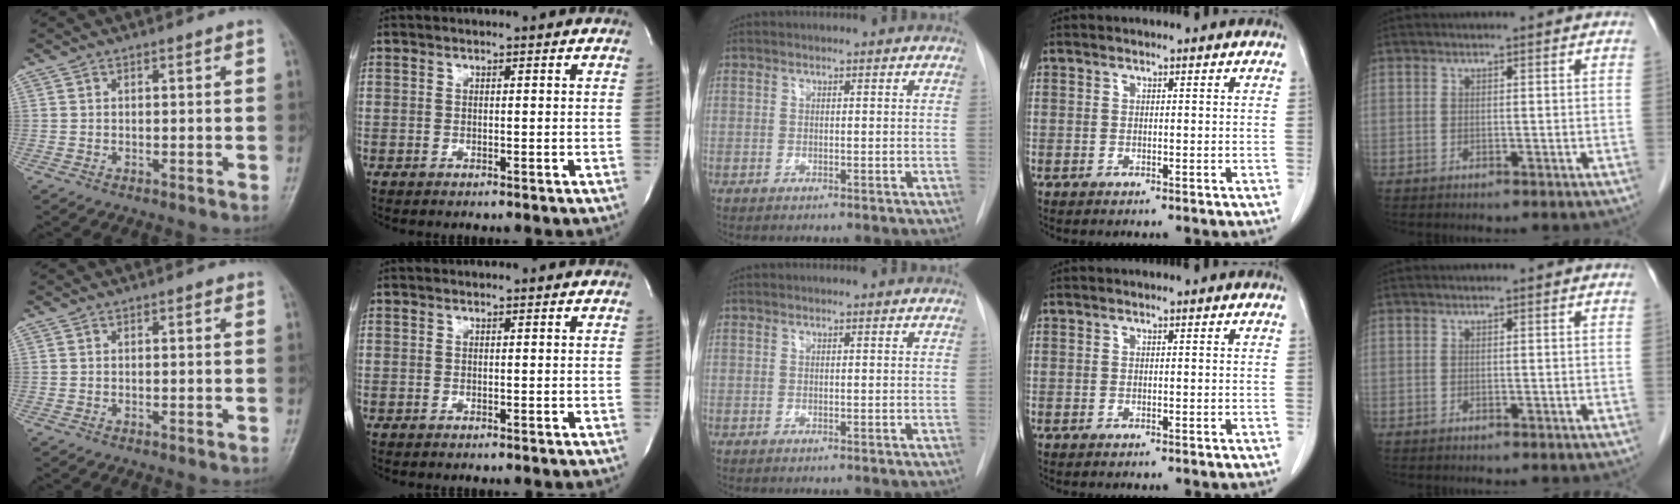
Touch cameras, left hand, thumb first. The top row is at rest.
{}